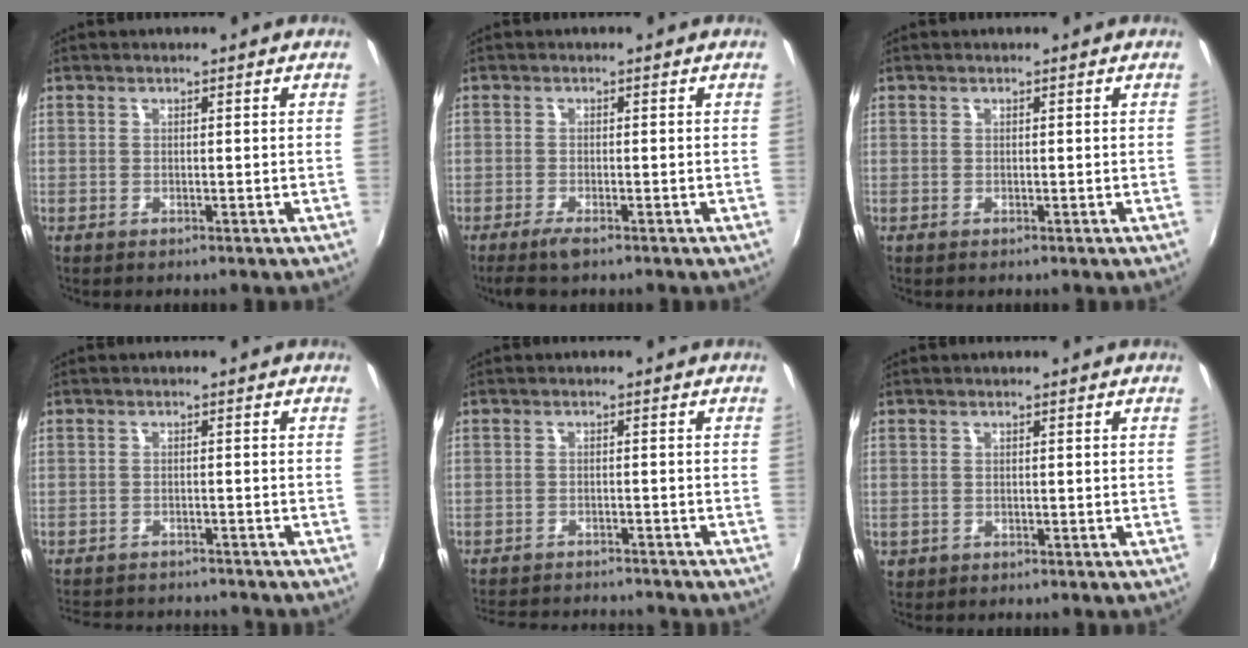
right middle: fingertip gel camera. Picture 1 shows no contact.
{"total": 2.8, "force": [-2.1, 0.4, 1.8], "torque": [-0.045, -0.008, -0.041]}
{"total": 0.0}
{"total": 10.4, "force": [-9.5, 2.6, 3.3], "torque": [-0.084, -0.008, -0.137]}
{"total": 12.4, "force": [-11.3, 2.5, 4.4], "torque": [-0.103, -0.006, -0.162]}
{"total": 1.1, "force": [-0.5, 0.9, 0.4], "torque": [-0.010, -0.002, -0.004]}